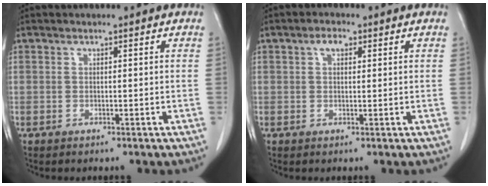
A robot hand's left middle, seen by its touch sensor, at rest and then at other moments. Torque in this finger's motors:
{"motor_torque": [0.49, -0.28, -0.03, 0.00]}